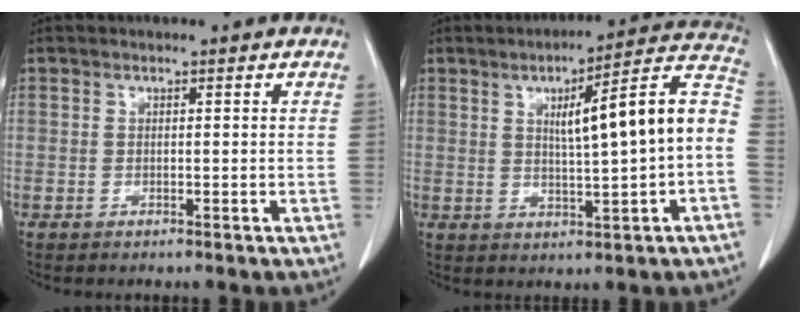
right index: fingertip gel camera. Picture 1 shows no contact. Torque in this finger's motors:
{"motor_torque": [0.54, 0.08, 0.42, 0.14]}